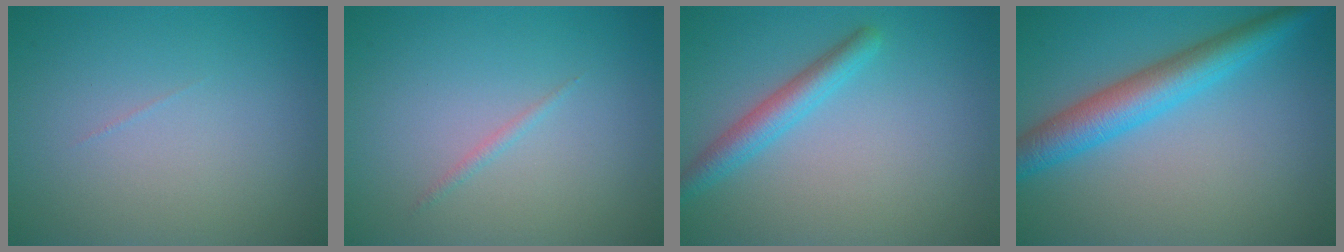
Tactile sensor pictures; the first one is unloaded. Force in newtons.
{"total": 0.6, "press": 0.6, "slide": 0.0}
{"total": 2.8, "press": 2.8, "slide": 0.2}
{"total": 5.4, "press": 5.4, "slide": 0.1}